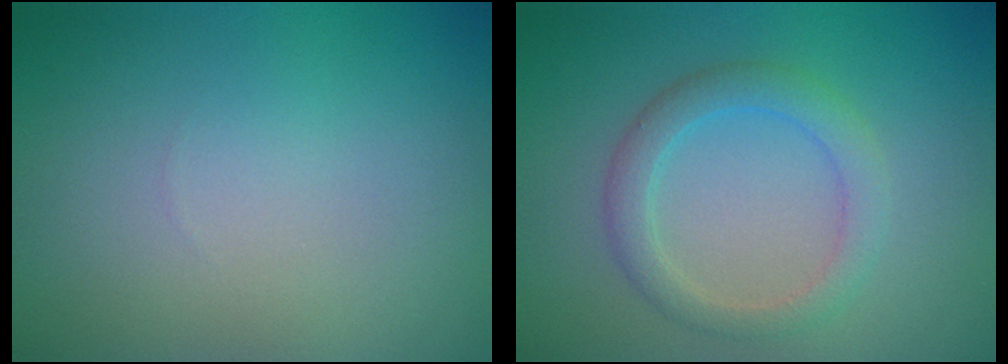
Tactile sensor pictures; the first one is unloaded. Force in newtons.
{"total": 2.9, "press": 2.8, "slide": 0.1}